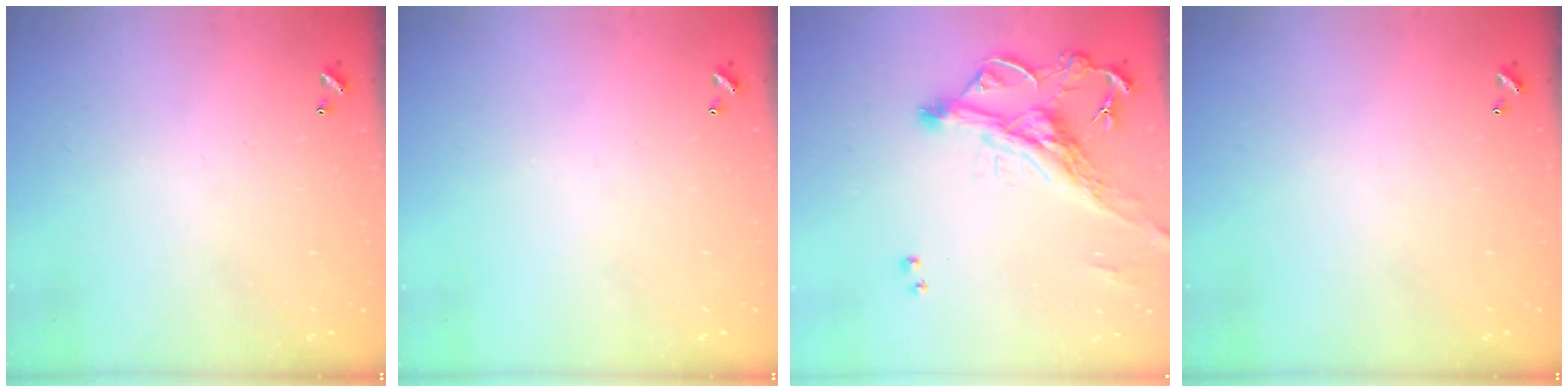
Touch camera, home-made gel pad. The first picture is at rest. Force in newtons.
{"total": 0.0}
{"total": 5.2, "press": 4.8, "slide": 1.8}
{"total": 0.0}